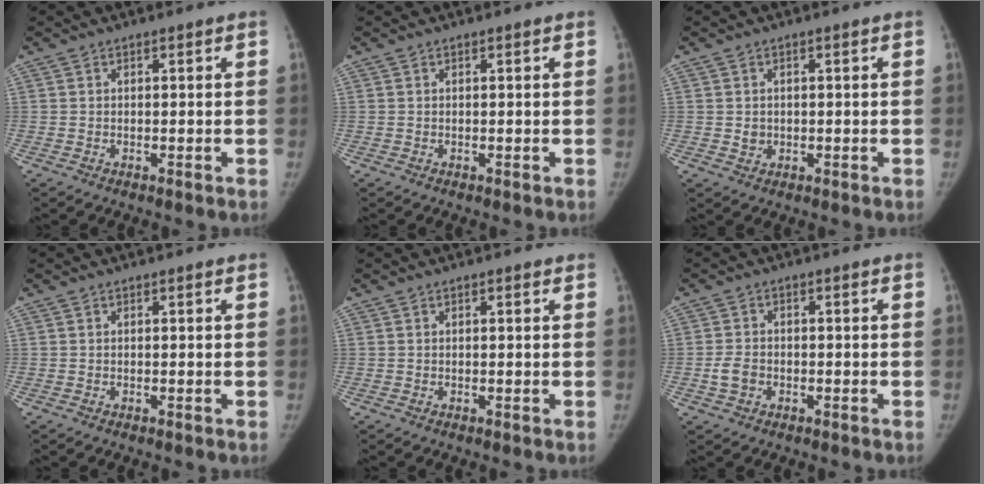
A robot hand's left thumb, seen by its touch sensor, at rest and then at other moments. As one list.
[{"total": 0.0}, {"total": 1.7, "force": [0.0, 1.5, 0.7], "torque": [-0.005, 0.001, 0.004]}, {"total": 0.0}, {"total": 0.6, "force": [0.4, 0.2, 0.5], "torque": [-0.005, 0.001, 0.005]}, {"total": 3.4, "force": [-1.1, 2.6, 2.0], "torque": [-0.036, 0.009, -0.019]}]